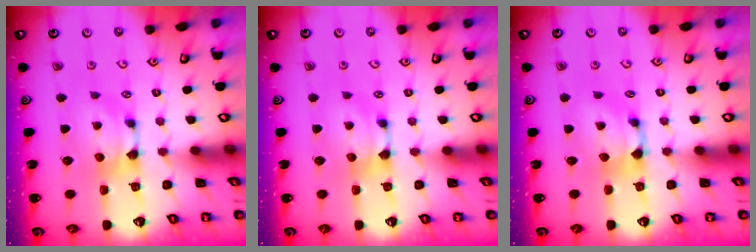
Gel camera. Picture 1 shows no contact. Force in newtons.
{"total": 0.0}
{"total": 0.9, "press": 0.5, "slide": 0.8}